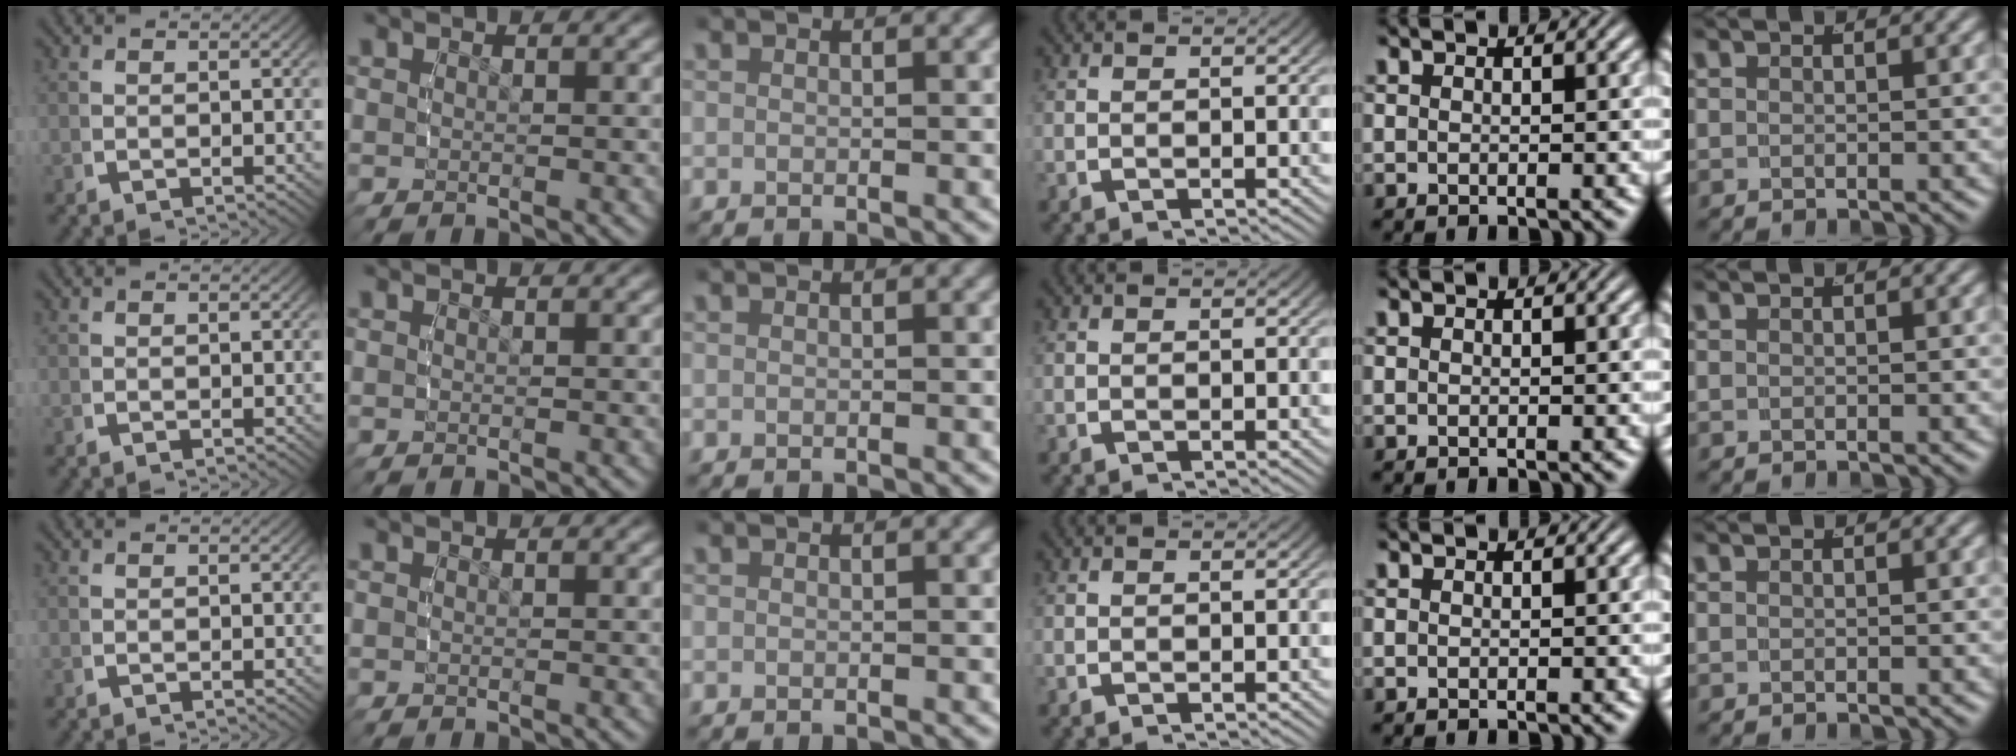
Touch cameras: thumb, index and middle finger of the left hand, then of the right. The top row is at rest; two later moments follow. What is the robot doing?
{"motion": "reach", "object": "napkin"}